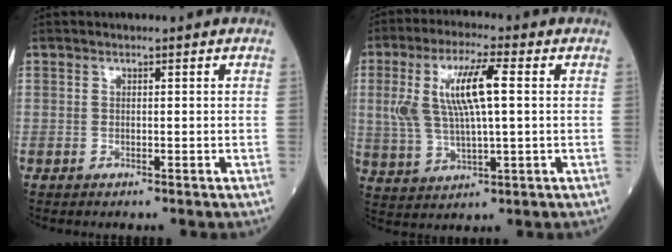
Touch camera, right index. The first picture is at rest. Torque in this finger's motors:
{"motor_torque": [1.22, 0.92, 0.40, 0.21]}